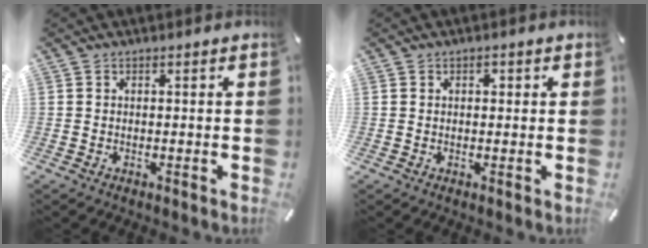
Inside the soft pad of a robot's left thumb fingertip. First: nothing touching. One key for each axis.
{"total": 1.1, "fx": 0.3, "fy": 0.8, "fz": 0.7, "tx": -0.007, "ty": 0.002, "tz": 0.003}